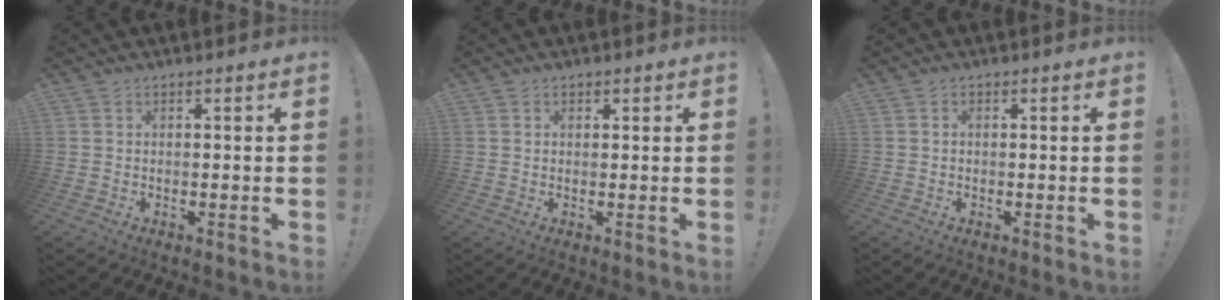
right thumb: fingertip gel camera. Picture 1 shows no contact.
{"total": 0.9, "force": [0.7, 0.6, 0.1], "torque": [0.006, -0.003, 0.011]}
{"total": 0.5, "force": [-0.2, 0.5, 0.2], "torque": [-0.007, 0.002, -0.003]}